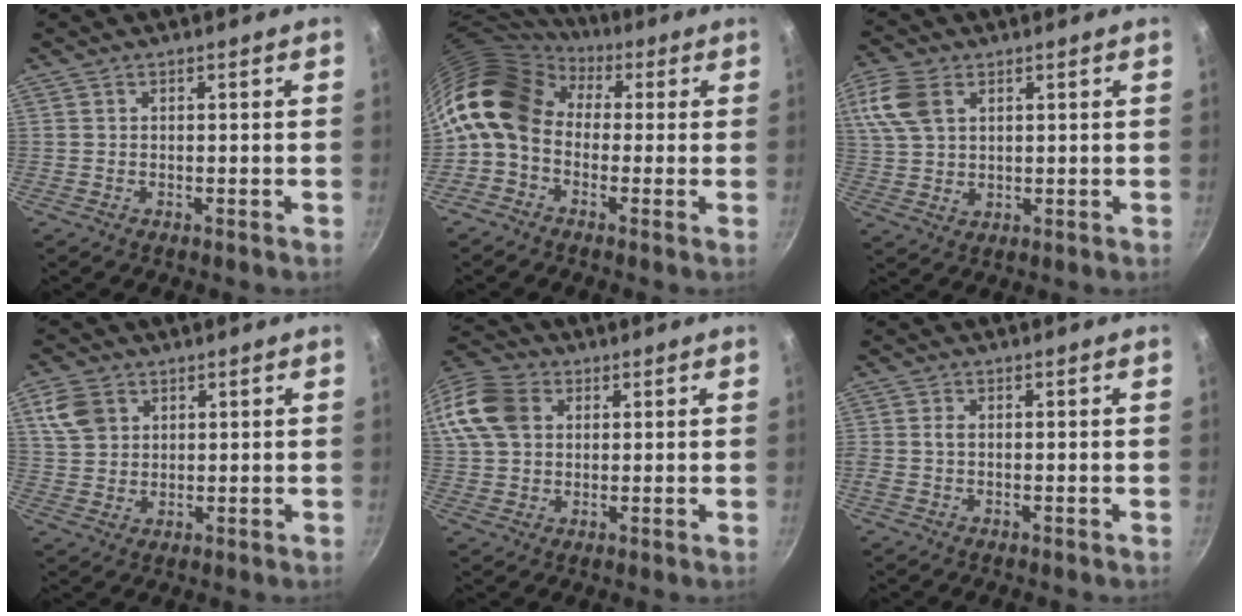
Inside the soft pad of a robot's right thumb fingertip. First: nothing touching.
{"total": 13.6, "force": [2.5, 10.1, 8.7], "torque": [-0.150, 0.018, 0.019]}
{"total": 9.5, "force": [3.6, 6.2, 6.3], "torque": [-0.127, -0.001, 0.073]}
{"total": 7.3, "force": [3.0, 5.5, 3.7], "torque": [-0.056, 0.001, 0.063]}
{"total": 17.0, "force": [4.8, 13.2, 9.6], "torque": [-0.219, 0.025, 0.078]}
{"total": 1.6, "force": [-0.1, 1.1, 1.2], "torque": [-0.024, 0.004, -0.003]}